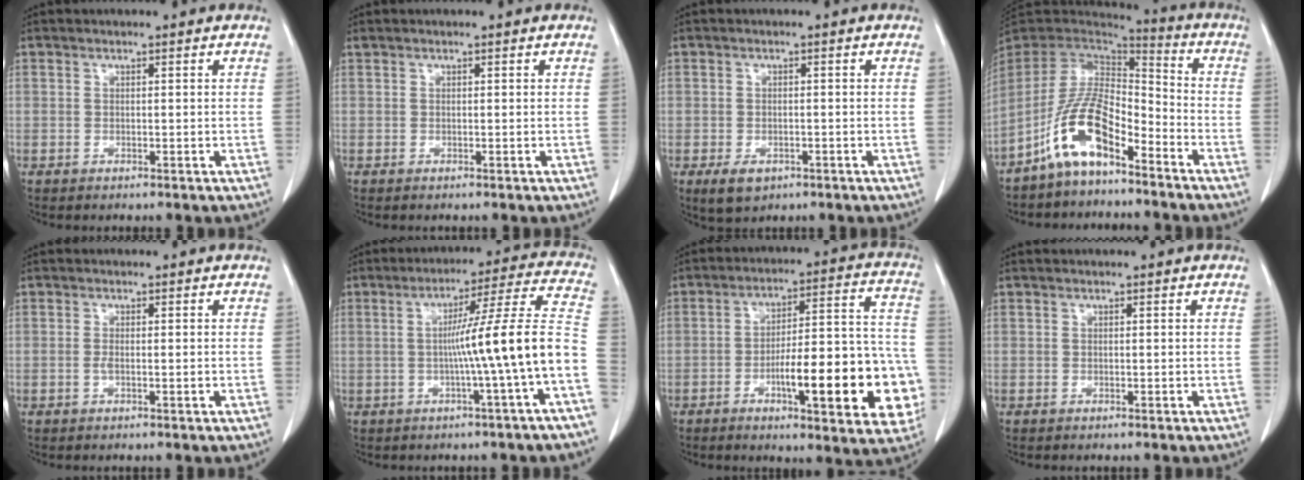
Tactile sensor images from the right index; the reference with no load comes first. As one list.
[{"total": 0.0}, {"total": 3.5, "force": [-1.8, 2.3, 1.9], "torque": [-0.034, -0.003, -0.018]}, {"total": 11.6, "force": [-7.1, 4.1, 8.2], "torque": [-0.176, 0.016, -0.136]}, {"total": 1.4, "force": [-0.3, 0.4, 1.3], "torque": [-0.026, -0.002, -0.004]}, {"total": 12.8, "force": [-2.7, -2.2, 12.3], "torque": [-0.174, 0.017, -0.041]}, {"total": 19.8, "force": [-6.1, 4.5, 18.3], "torque": [-0.194, 0.031, -0.073]}, {"total": 0.0}]